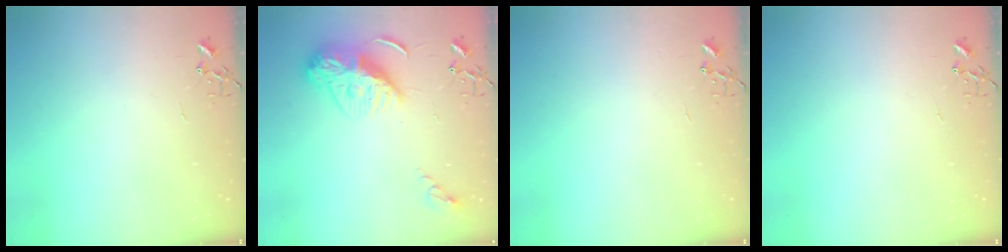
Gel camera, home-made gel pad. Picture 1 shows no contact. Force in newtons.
{"total": 11.5, "press": 11.4, "slide": 1.1}
{"total": 0.0}
{"total": 0.0}